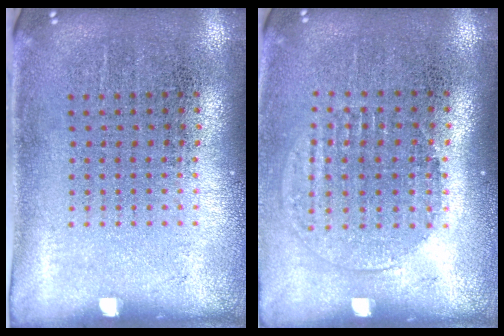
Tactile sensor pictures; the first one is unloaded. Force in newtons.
{"total": 1.3, "press": 1.1, "slide": 0.5}